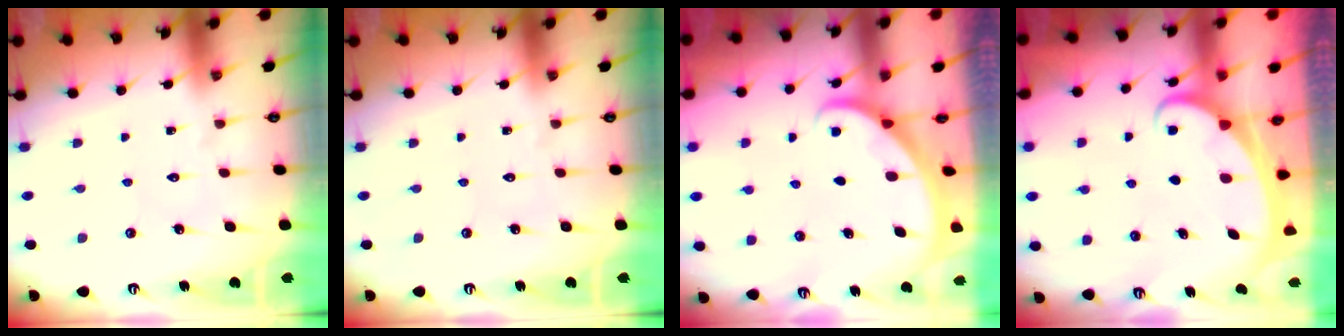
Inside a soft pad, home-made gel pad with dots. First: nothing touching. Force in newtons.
{"total": 0.0}
{"total": 2.0, "press": 2.0, "slide": 0.1}
{"total": 2.1, "press": 2.1, "slide": 0.3}